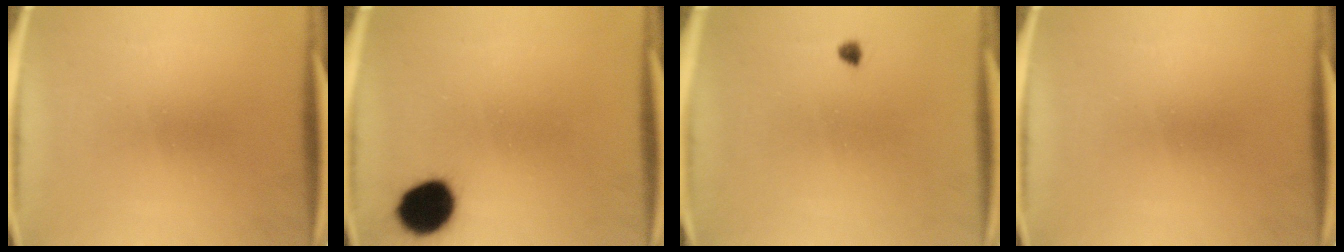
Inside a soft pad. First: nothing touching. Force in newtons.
{"total": 11.1}
{"total": 1.0}
{"total": 0.0}